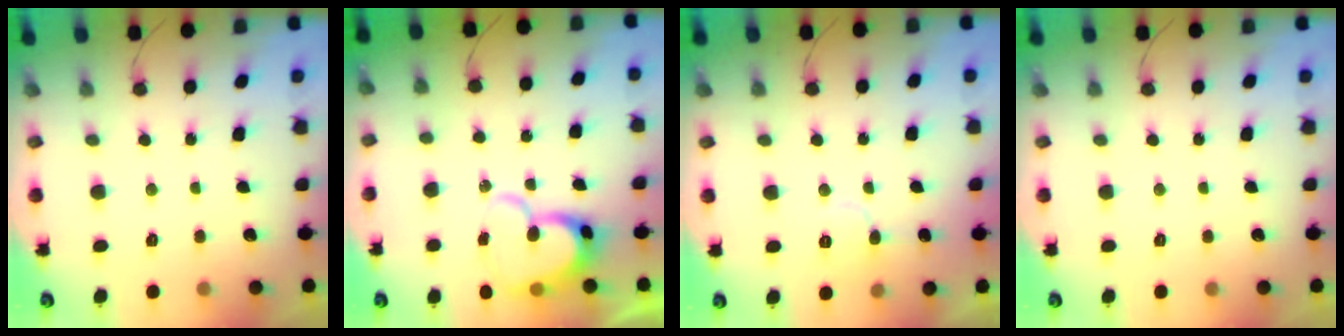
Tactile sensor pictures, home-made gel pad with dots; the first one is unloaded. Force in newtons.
{"total": 14.5, "press": 14.4, "slide": 1.3}
{"total": 5.8, "press": 5.8, "slide": 0.1}
{"total": 0.0}